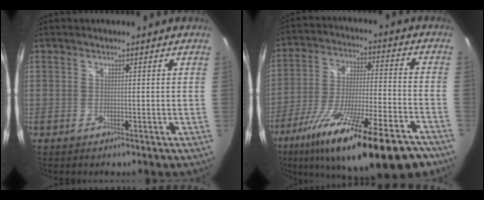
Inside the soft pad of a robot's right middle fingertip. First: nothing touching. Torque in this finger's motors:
{"motor_torque": [1.31, -0.83, 1.00, 0.21]}